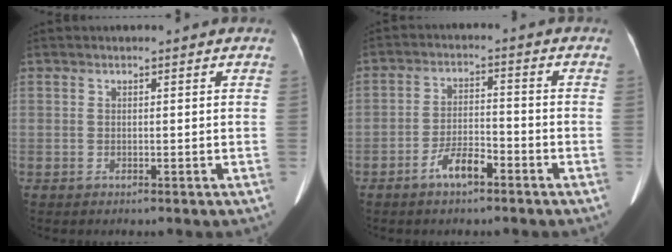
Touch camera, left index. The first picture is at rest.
{"total": 5.0, "force": [-3.3, 1.5, 3.4], "torque": [-0.071, 0.003, -0.058]}